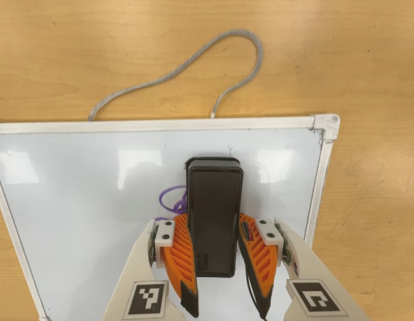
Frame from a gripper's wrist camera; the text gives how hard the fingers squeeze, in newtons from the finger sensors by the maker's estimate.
{"total": 15.8, "left": 16.1, "right": 15.5}